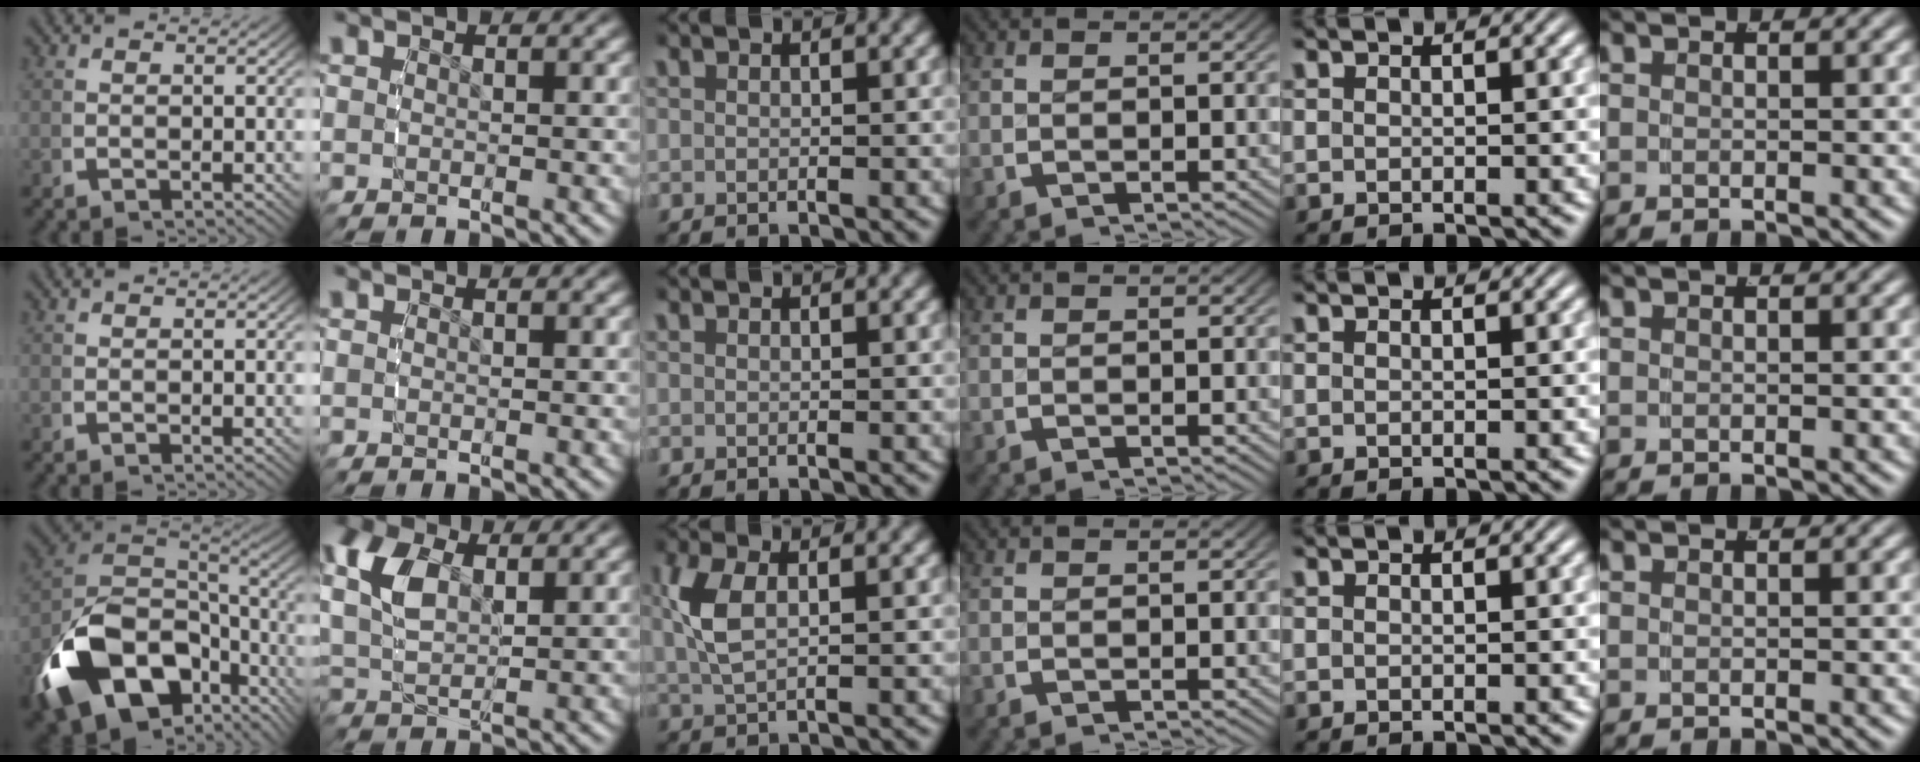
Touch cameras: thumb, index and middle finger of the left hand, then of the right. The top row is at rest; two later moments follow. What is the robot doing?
{"motion": "grasp_and_lifting", "object": "ethernet cable"}